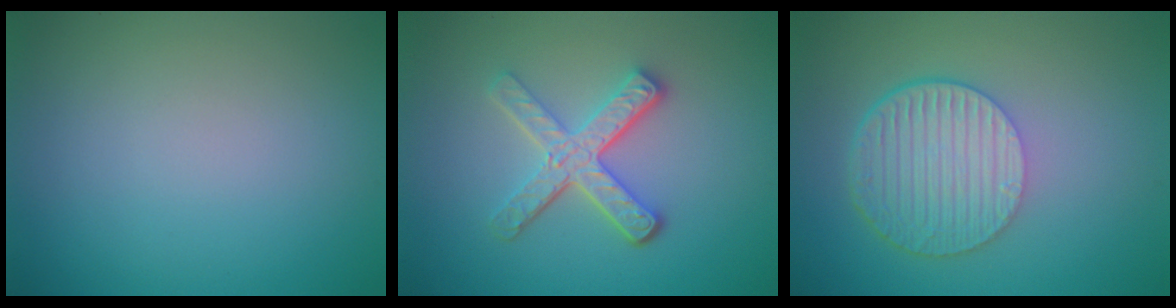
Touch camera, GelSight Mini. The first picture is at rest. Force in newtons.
{"total": 4.2, "press": 3.4, "slide": 2.6}
{"total": 6.4, "press": 4.5, "slide": 4.5}